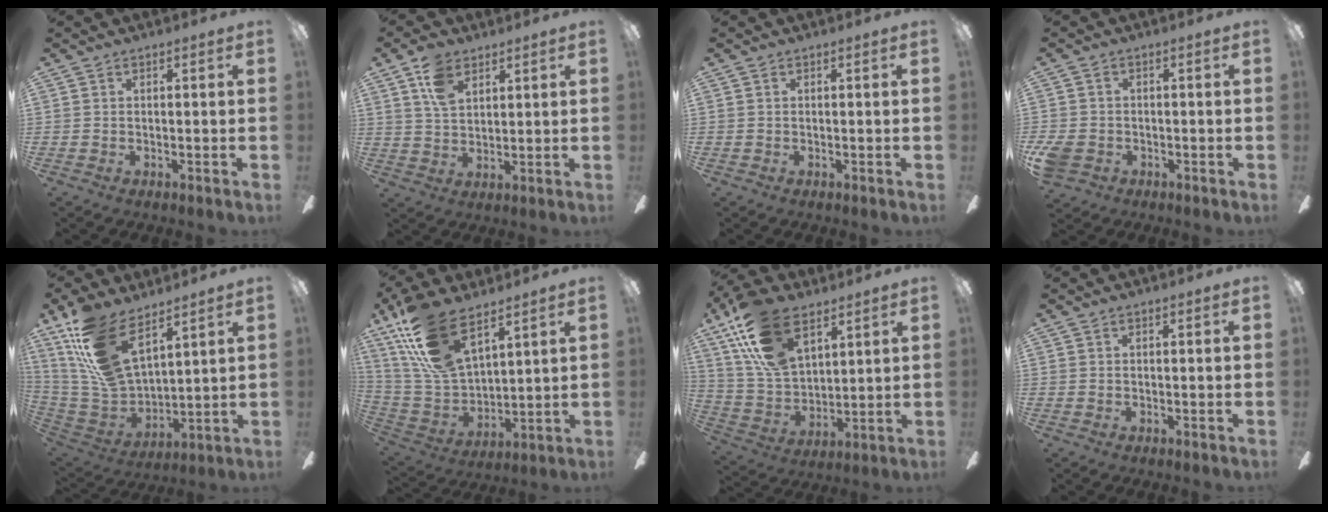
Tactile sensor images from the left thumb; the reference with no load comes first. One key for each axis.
{"total": 8.0, "fx": 4.6, "fy": 4.8, "fz": 4.4, "tx": -0.085, "ty": -0.002, "tz": 0.087}
{"total": 0.0}
{"total": 5.0, "fx": -2.2, "fy": 3.7, "fz": 2.5, "tx": -0.063, "ty": 0.009, "tz": -0.043}
{"total": 18.6, "fx": 12.0, "fy": 8.0, "fz": 11.8, "tx": -0.271, "ty": -0.066, "tz": 0.220}
{"total": 19.2, "fx": 12.9, "fy": 8.2, "fz": 11.6, "tx": -0.267, "ty": -0.059, "tz": 0.235}
{"total": 20.2, "fx": 11.5, "fy": 11.1, "fz": 12.4, "tx": -0.263, "ty": -0.038, "tz": 0.211}
{"total": 0.0}